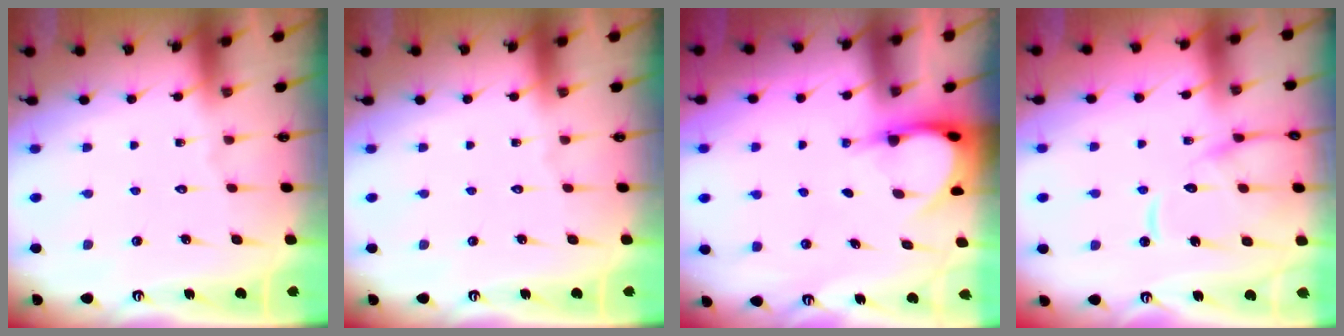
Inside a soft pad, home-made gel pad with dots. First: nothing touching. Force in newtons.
{"total": 0.0}
{"total": 3.9, "press": 3.9, "slide": 0.3}
{"total": 14.0, "press": 13.9, "slide": 1.4}